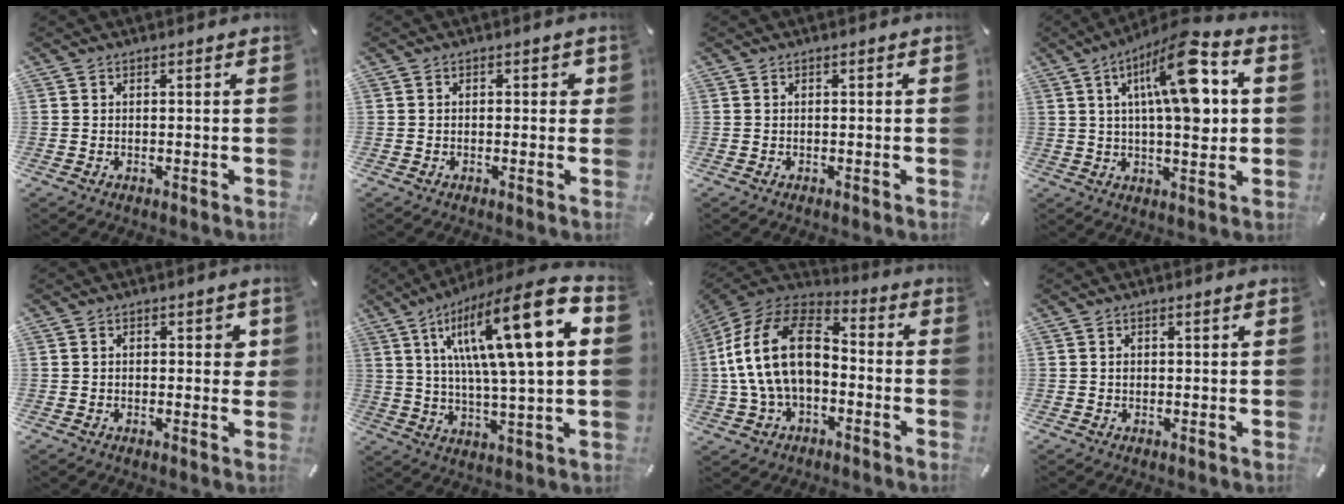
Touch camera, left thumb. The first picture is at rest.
{"total": 1.9, "force": [0.0, 1.2, 1.5], "torque": [-0.021, 0.004, -0.004]}
{"total": 0.0}
{"total": 17.6, "force": [4.6, 6.0, 15.9], "torque": [-0.253, -0.019, 0.068]}
{"total": 3.1, "force": [0.2, 1.7, 2.5], "torque": [-0.034, 0.004, -0.003]}
{"total": 22.2, "force": [7.8, 4.1, 20.4], "torque": [-0.356, -0.041, 0.104]}
{"total": 19.4, "force": [-1.1, 12.6, 14.7], "torque": [-0.316, 0.031, -0.024]}
{"total": 0.7, "force": [0.1, 0.5, 0.6], "torque": [-0.013, 0.001, 0.001]}